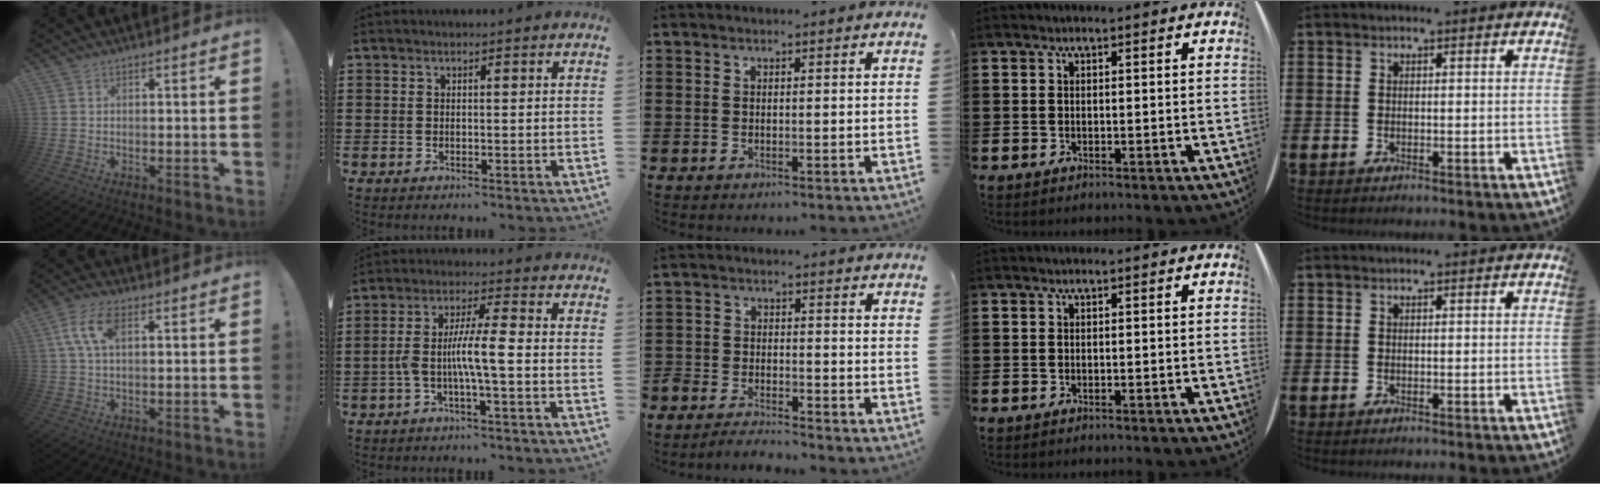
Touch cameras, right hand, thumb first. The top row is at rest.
{"thumb": {"total": 8.3, "force": [2.8, 3.7, 6.9], "torque": [-0.135, 0.005, 0.052]}, "index": {"total": 6.9, "force": [-1.6, 0.9, 6.6], "torque": [-0.129, 0.001, -0.037]}, "middle": {"total": 3.9, "force": [-3.9, 0.5, -0.2], "torque": [-0.003, 0.005, -0.084]}}